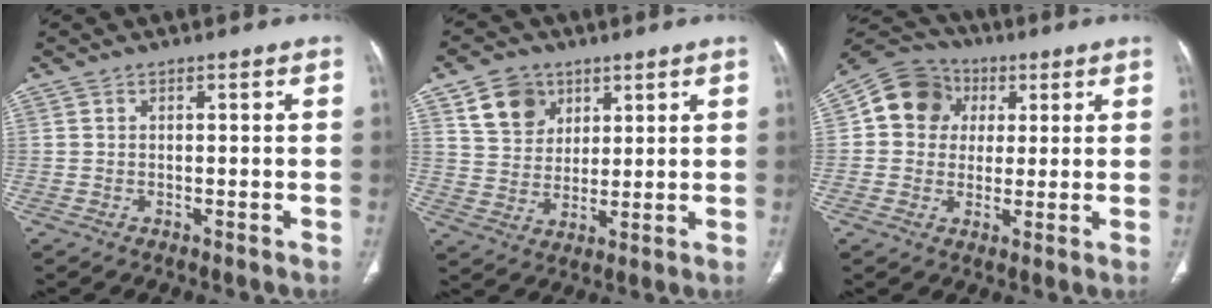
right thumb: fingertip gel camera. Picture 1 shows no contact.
{"total": 9.1, "force": [4.7, 7.1, 3.4], "torque": [-0.035, -0.019, 0.090]}
{"total": 11.2, "force": [2.3, 9.9, 4.6], "torque": [-0.061, 0.012, 0.029]}